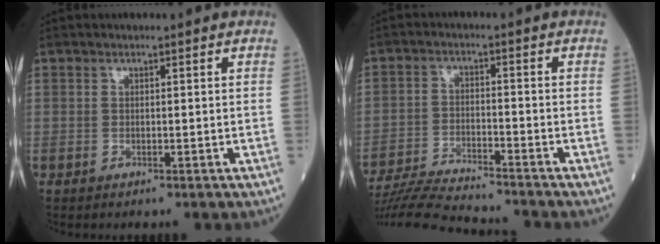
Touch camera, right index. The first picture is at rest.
{"total": 11.8, "force": [-11.3, -0.3, 3.6], "torque": [-0.059, -0.014, -0.192]}